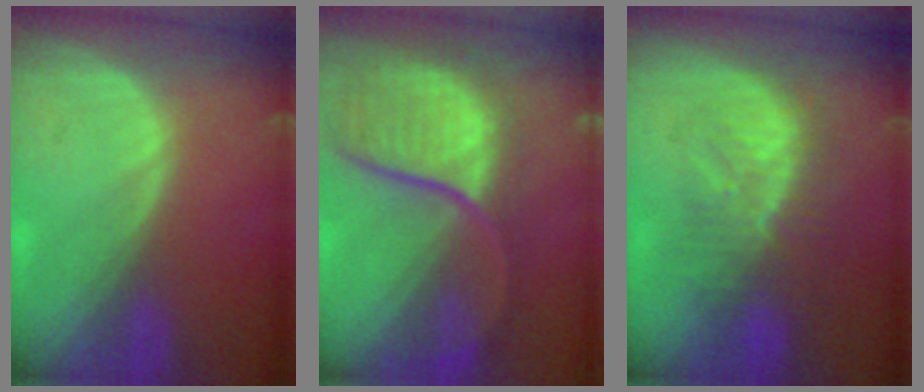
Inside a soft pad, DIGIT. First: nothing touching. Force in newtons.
{"total": 12.0, "press": 9.9, "slide": 6.7}
{"total": 8.4, "press": 8.2, "slide": 2.0}